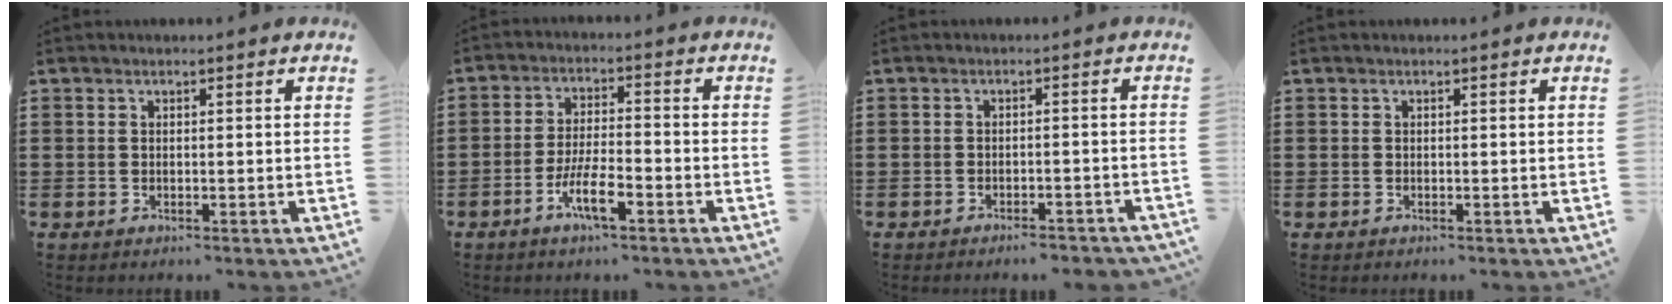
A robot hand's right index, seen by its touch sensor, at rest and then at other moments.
{"total": 6.6, "force": [-3.4, 1.5, 5.4], "torque": [-0.122, -0.011, -0.068]}
{"total": 2.3, "force": [-2.2, 0.1, 0.5], "torque": [-0.011, -0.001, -0.045]}
{"total": 0.0}